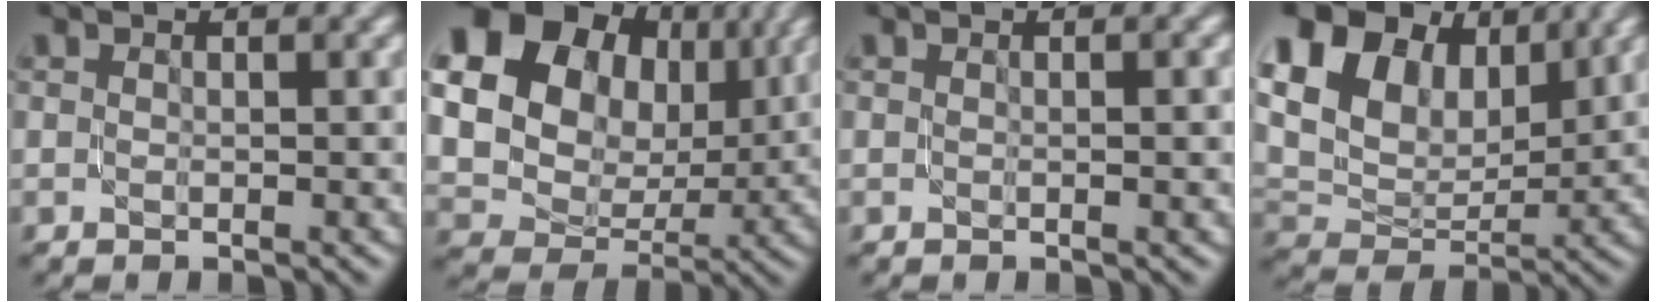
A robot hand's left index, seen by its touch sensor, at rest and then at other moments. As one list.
[{"total": 18.7, "force": [7.0, 14.8, 9.0], "torque": [-0.236, 0.046, 0.130]}, {"total": 1.0, "force": [0.0, 0.2, 1.0], "torque": [-0.014, -0.001, -0.001]}, {"total": 14.2, "force": [6.9, 9.1, 8.4], "torque": [-0.187, 0.047, 0.109]}]